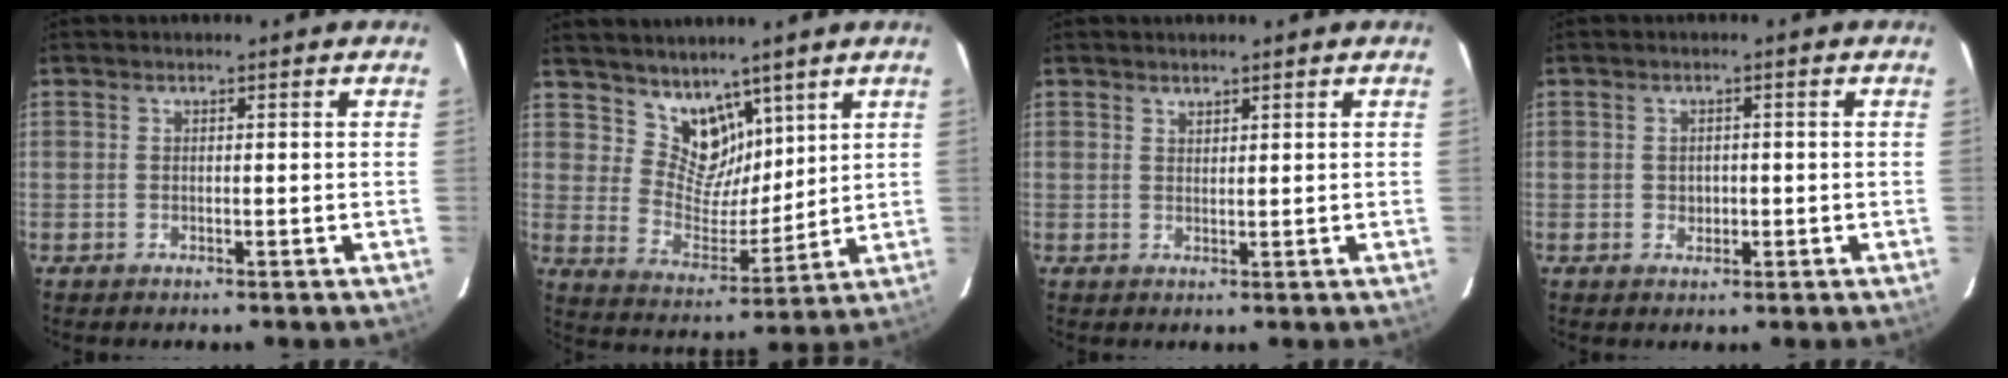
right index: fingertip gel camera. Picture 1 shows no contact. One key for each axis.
{"total": 9.9, "fx": 7.1, "fy": 6.1, "fz": 3.3, "tx": -0.052, "ty": -0.004, "tz": 0.141}
{"total": 1.2, "fx": 1.0, "fy": 0.5, "fz": 0.2, "tx": -0.003, "ty": 0.001, "tz": 0.019}
{"total": 2.0, "fx": -0.2, "fy": 1.8, "fz": 0.8, "tx": -0.010, "ty": 0.002, "tz": -0.002}